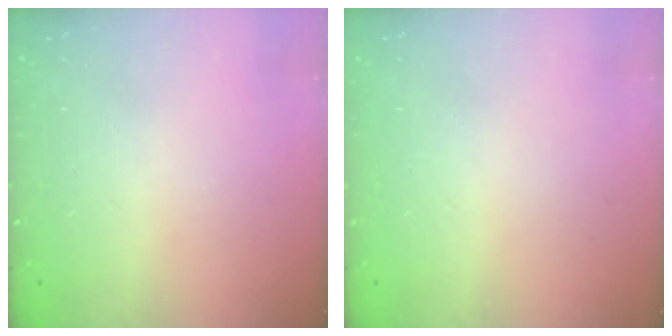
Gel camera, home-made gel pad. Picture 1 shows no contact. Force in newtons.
{"total": 0.0}